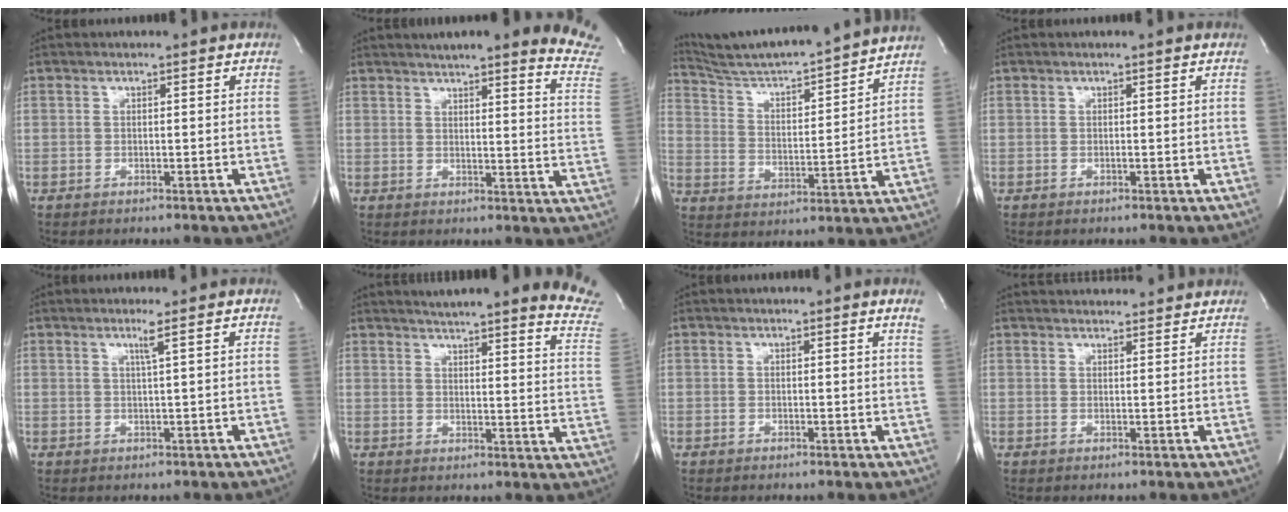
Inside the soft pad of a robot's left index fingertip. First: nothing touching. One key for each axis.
{"total": 17.9, "fx": 16.6, "fy": 0.6, "fz": 6.8, "tx": -0.074, "ty": -0.078, "tz": 0.173}
{"total": 18.7, "fx": 17.4, "fy": -0.7, "fz": 6.8, "tx": -0.125, "ty": -0.016, "tz": 0.267}
{"total": 0.0}
{"total": 1.9, "fx": 0.9, "fy": -0.7, "fz": 1.4, "tx": -0.035, "ty": -0.007, "tz": 0.021}
{"total": 19.3, "fx": 18.1, "fy": -0.4, "fz": 6.8, "tx": -0.082, "ty": -0.104, "tz": 0.197}
{"total": 2.1, "fx": 1.7, "fy": -0.5, "fz": 1.1, "tx": -0.023, "ty": -0.011, "tz": 0.009}
{"total": 9.4, "fx": 9.1, "fy": 1.6, "fz": 1.9, "tx": -0.021, "ty": 0.024, "tz": 0.108}